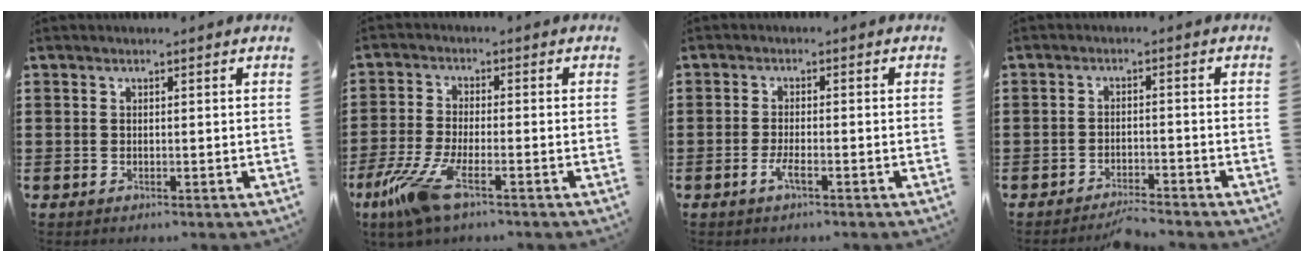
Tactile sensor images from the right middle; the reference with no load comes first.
{"total": 8.0, "force": [-4.6, 1.6, 6.3], "torque": [-0.152, -0.020, -0.089]}
{"total": 2.6, "force": [-1.2, 0.4, 2.3], "torque": [-0.046, -0.004, -0.023]}
{"total": 2.9, "force": [-2.9, 0.1, 0.5], "torque": [-0.014, 0.000, -0.058]}